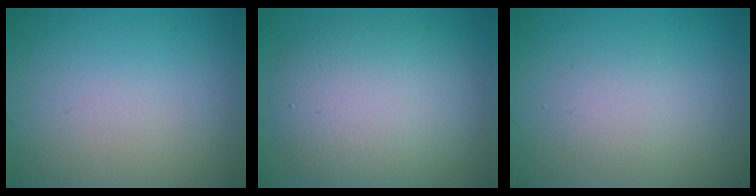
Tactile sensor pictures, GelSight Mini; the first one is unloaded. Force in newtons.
{"total": 7.1, "press": 7.1, "slide": 0.5}
{"total": 1.7, "press": 1.7, "slide": 0.0}